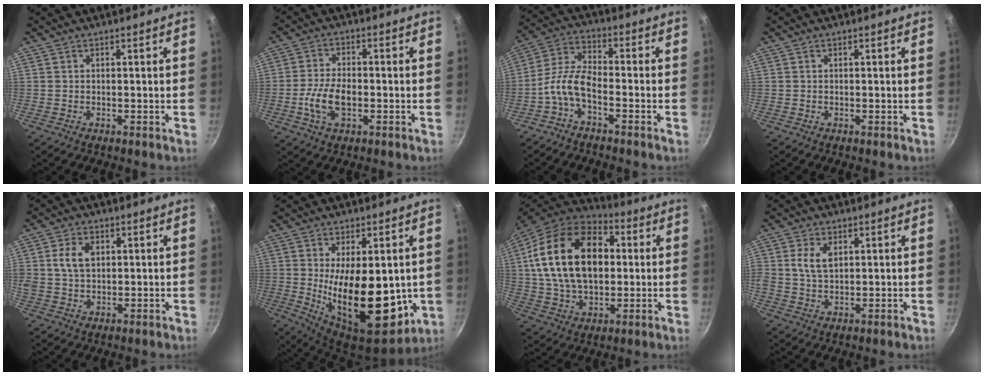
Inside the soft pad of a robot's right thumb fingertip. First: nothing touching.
{"total": 7.6, "force": [-1.9, 4.1, 6.2], "torque": [-0.121, 0.015, -0.040]}
{"total": 7.2, "force": [-3.5, 3.0, 5.6], "torque": [-0.123, 0.036, -0.082]}
{"total": 0.0}
{"total": 6.2, "force": [1.4, 4.3, 4.3], "torque": [-0.069, 0.001, 0.024]}
{"total": 20.2, "force": [-0.8, 10.0, 17.5], "torque": [-0.253, -0.035, 0.006]}
{"total": 24.4, "force": [3.7, 15.7, 18.3], "torque": [-0.304, 0.019, 0.055]}
{"total": 5.3, "force": [1.4, 3.3, 3.9], "torque": [-0.069, -0.001, 0.028]}